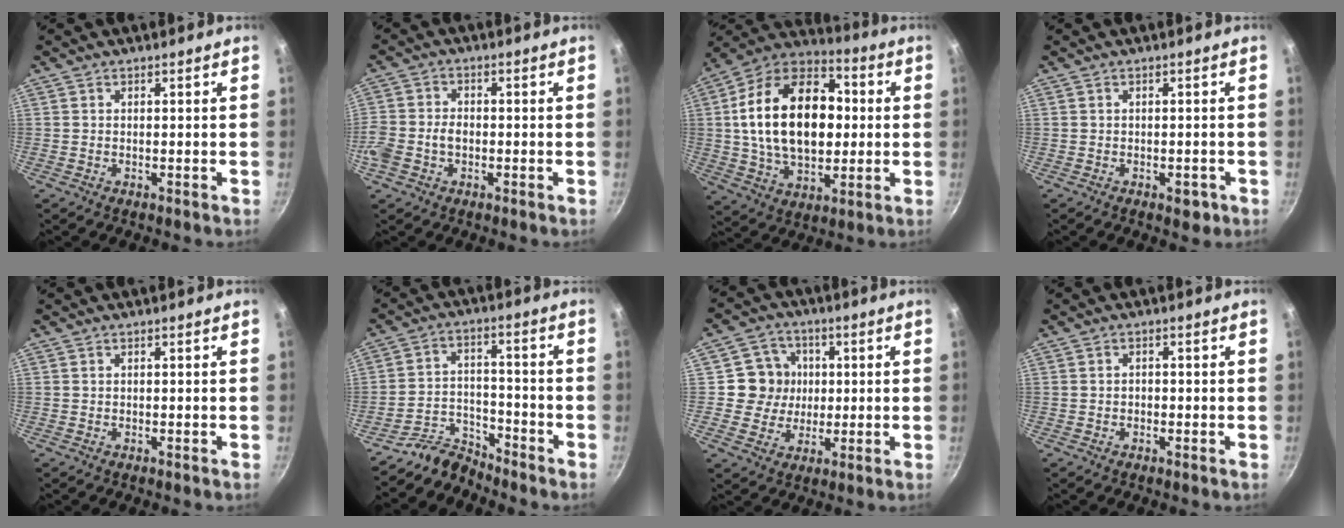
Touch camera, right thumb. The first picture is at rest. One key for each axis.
{"total": 6.8, "fx": -2.0, "fy": 5.0, "fz": 4.2, "tx": -0.085, "ty": 0.020, "tz": -0.049}
{"total": 24.9, "fx": 1.8, "fy": 16.2, "fz": 18.8, "tx": -0.293, "ty": 0.026, "tz": 0.025}
{"total": 2.4, "fx": -1.1, "fy": 1.3, "fz": 1.6, "tx": -0.012, "ty": 0.010, "tz": -0.007}
{"total": 0.0}
{"total": 6.5, "fx": -6.3, "fy": 1.8, "fz": 0.3, "tx": 0.003, "ty": 0.066, "tz": -0.129}
{"total": 8.8, "fx": 0.9, "fy": 8.5, "fz": 2.2, "tx": 0.001, "ty": 0.004, "tz": 0.006}
{"total": 0.9, "fx": -0.4, "fy": 0.8, "fz": 0.4, "tx": -0.005, "ty": 0.003, "tz": -0.006}